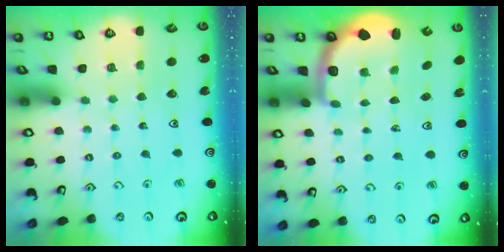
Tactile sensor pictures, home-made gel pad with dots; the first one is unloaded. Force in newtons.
{"total": 2.2, "press": 1.7, "slide": 1.4}